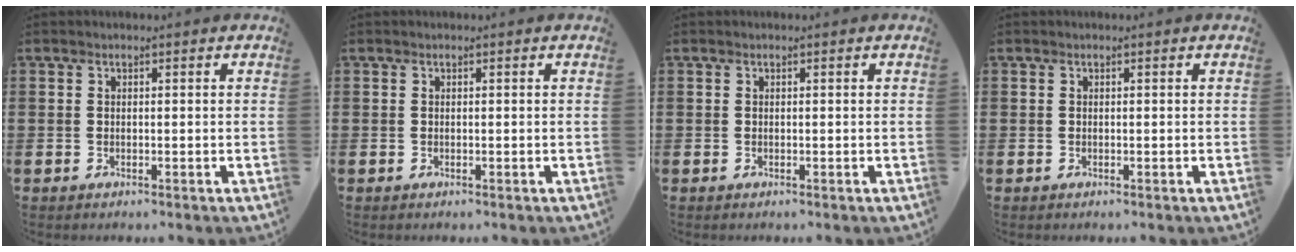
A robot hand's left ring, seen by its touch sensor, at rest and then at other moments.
{"total": 0.0}
{"total": 0.0}
{"total": 0.0}